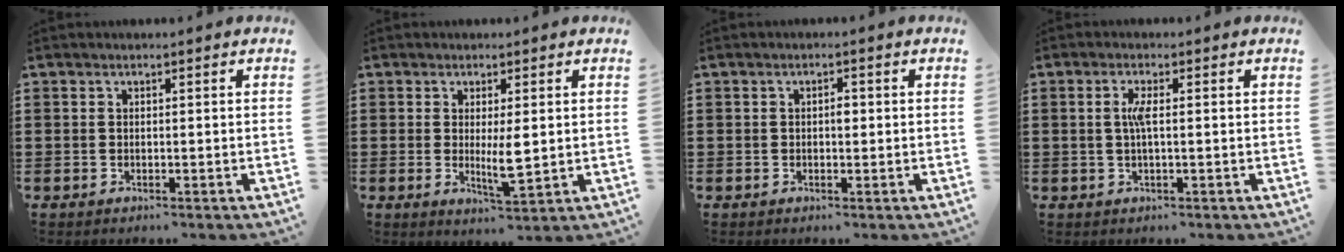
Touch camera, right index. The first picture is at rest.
{"total": 5.7, "force": [-0.1, 1.2, 5.5], "torque": [-0.105, -0.015, -0.007]}
{"total": 1.4, "force": [0.0, 0.7, 1.2], "torque": [-0.023, 0.003, -0.002]}
{"total": 2.7, "force": [0.1, 0.4, 2.6], "torque": [-0.059, -0.005, -0.002]}